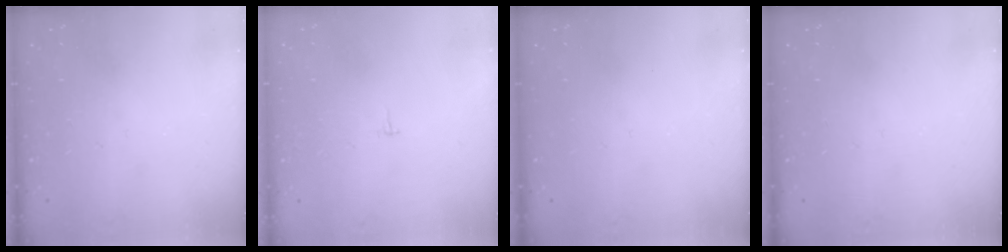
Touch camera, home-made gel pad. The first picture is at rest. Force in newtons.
{"total": 1.8, "press": 1.8, "slide": 0.1}
{"total": 0.0}
{"total": 0.0}